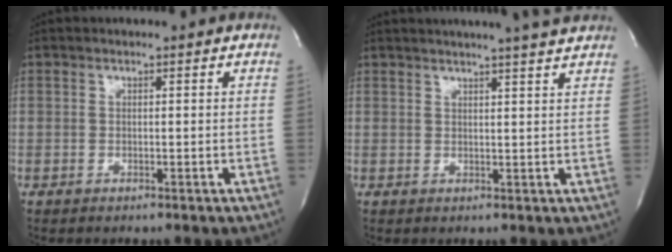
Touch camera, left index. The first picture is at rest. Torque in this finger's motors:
{"motor_torque": [0.51, -0.52, 0.43, 0.09]}